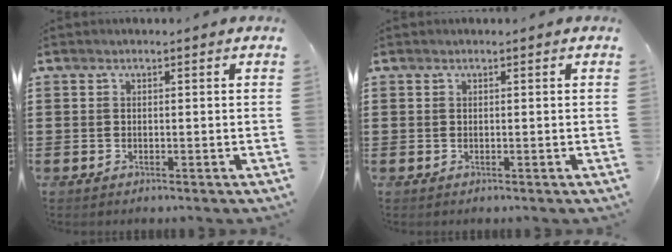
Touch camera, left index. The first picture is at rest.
{"total": 0.0}